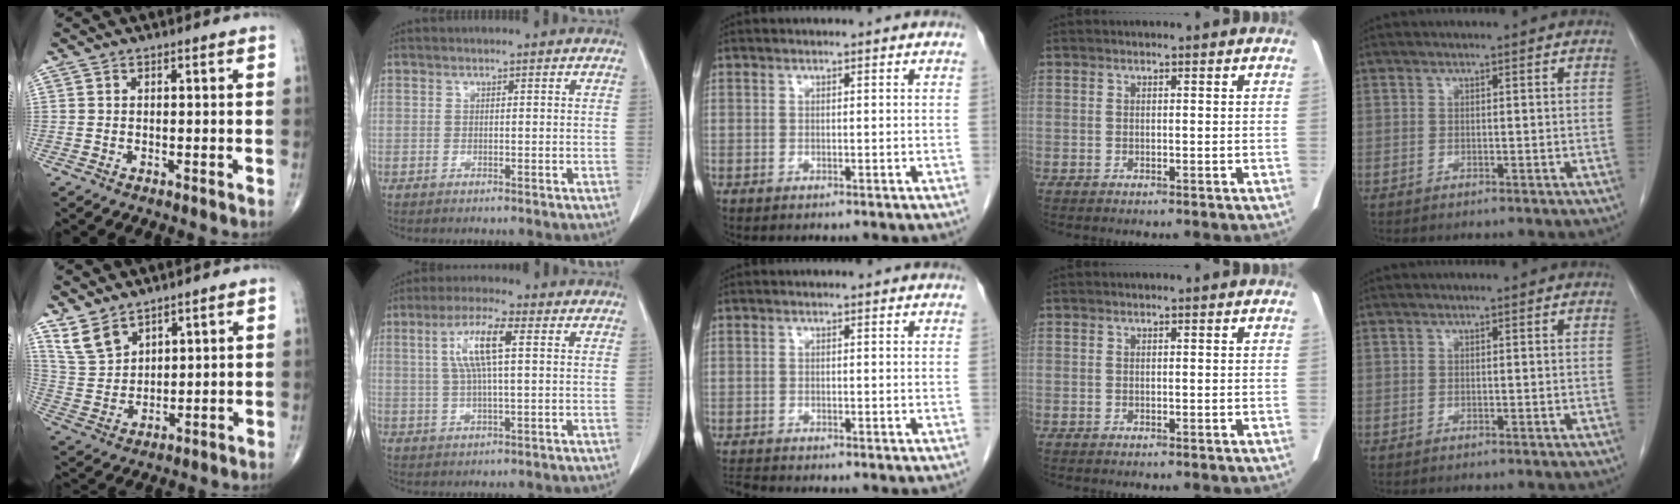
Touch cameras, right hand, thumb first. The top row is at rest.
{"thumb": {"total": 7.1, "force": [5.5, 3.5, 2.9], "torque": [-0.049, -0.026, 0.126]}, "index": {"total": 8.2, "force": [2.2, 1.2, 7.8], "torque": [-0.156, 0.012, 0.042]}, "middle": {"total": 1.5, "force": [-1.5, -0.3, 0.0], "torque": [-0.008, -0.011, -0.027]}}